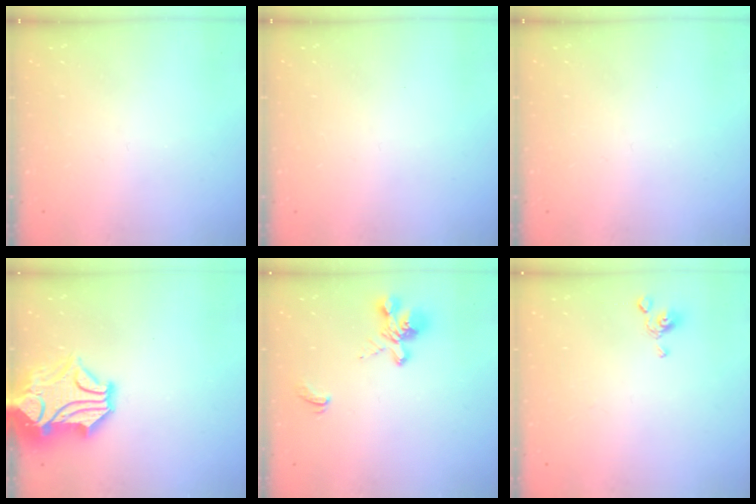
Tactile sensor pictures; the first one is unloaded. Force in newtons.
{"total": 0.0}
{"total": 0.0}
{"total": 4.3, "press": 4.1, "slide": 1.3}
{"total": 2.8, "press": 2.5, "slide": 1.1}
{"total": 4.3, "press": 4.3, "slide": 0.5}